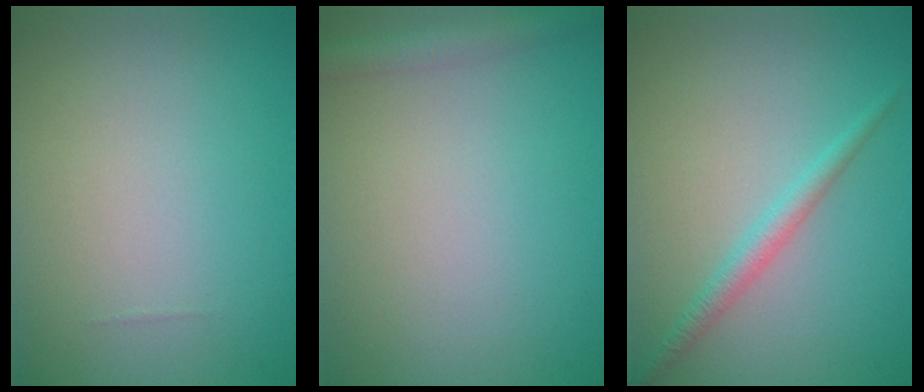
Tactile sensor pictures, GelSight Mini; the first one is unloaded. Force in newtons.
{"total": 2.5, "press": 2.5, "slide": 0.1}
{"total": 1.9, "press": 1.9, "slide": 0.1}